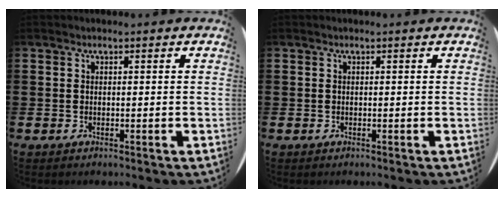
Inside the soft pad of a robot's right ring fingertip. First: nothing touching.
{"total": 0.0}